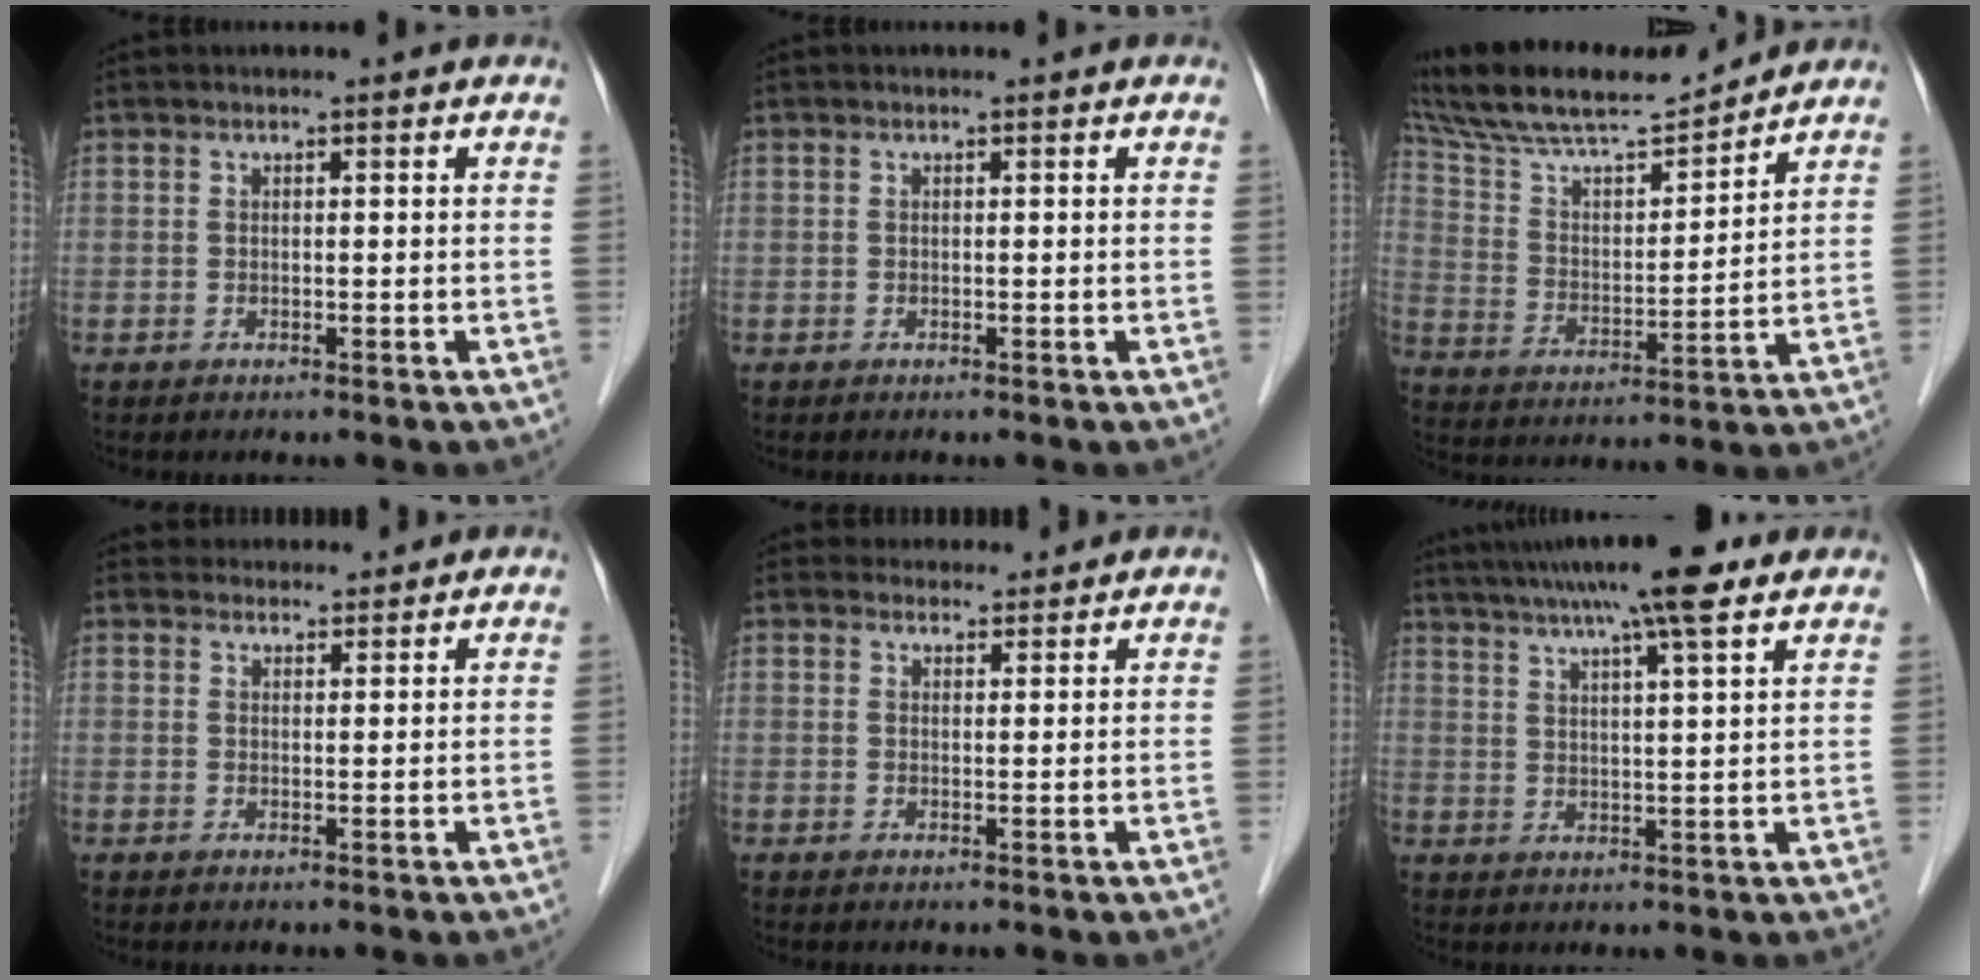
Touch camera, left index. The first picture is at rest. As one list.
[{"total": 0.0}, {"total": 15.2, "force": [13.4, 2.3, 6.6], "torque": [-0.134, 0.011, 0.245]}, {"total": 3.5, "force": [3.4, 1.1, -0.1], "torque": [0.002, 0.017, 0.047]}, {"total": 3.5, "force": [3.2, 1.3, -0.1], "torque": [0.005, 0.006, 0.041]}, {"total": 14.5, "force": [11.5, 0.3, 8.7], "torque": [-0.148, 0.028, 0.167]}]